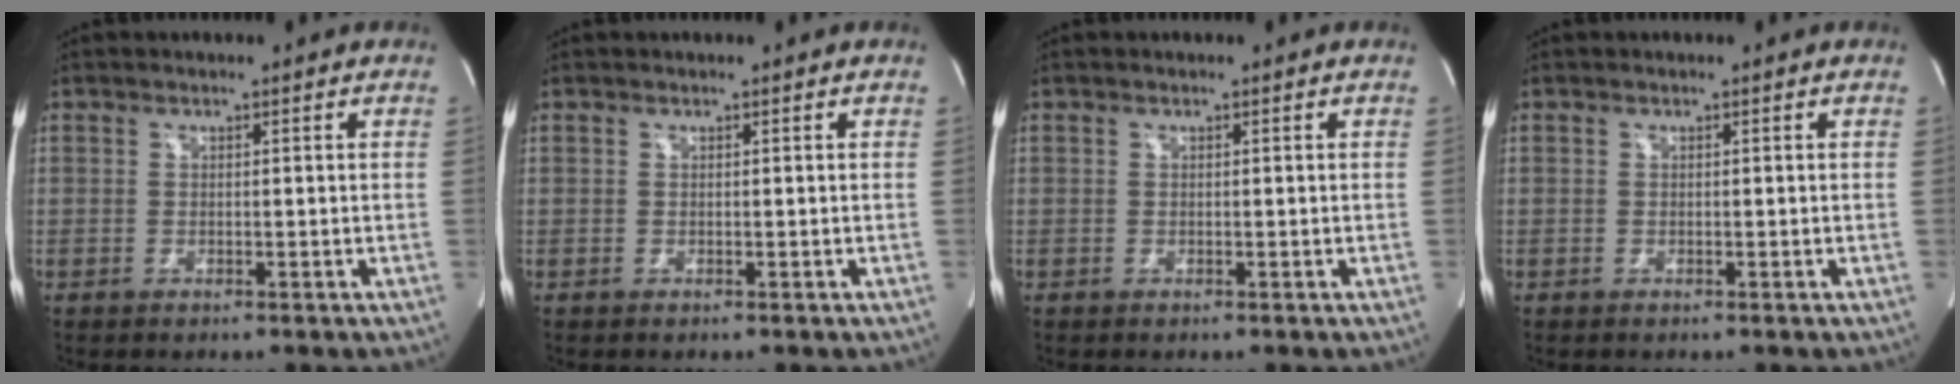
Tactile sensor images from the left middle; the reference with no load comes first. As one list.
[{"total": 0.0}, {"total": 0.0}, {"total": 0.0}]